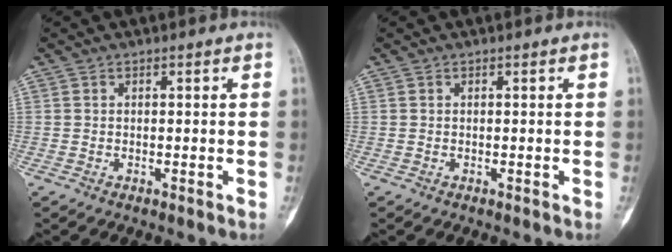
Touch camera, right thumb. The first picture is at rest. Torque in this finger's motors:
{"motor_torque": [-0.49, -0.46, 0.41, -0.01, 0.00]}